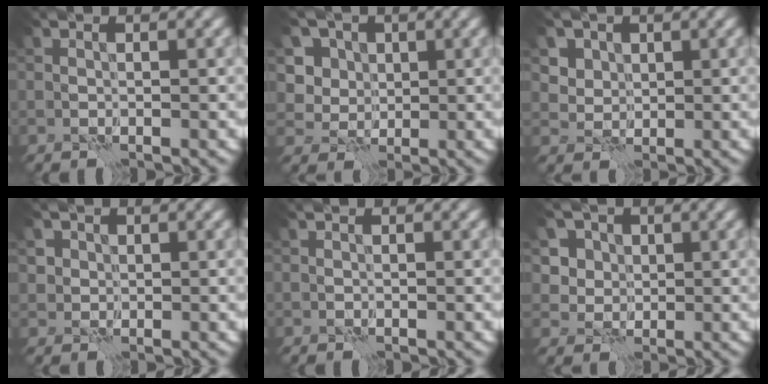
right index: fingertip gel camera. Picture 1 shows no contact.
{"total": 5.3, "force": [1.8, 4.5, 2.2], "torque": [-0.052, -0.004, 0.024]}
{"total": 4.5, "force": [2.3, 3.5, 1.6], "torque": [-0.048, -0.006, 0.036]}
{"total": 2.2, "force": [0.6, 2.1, 0.5], "torque": [-0.013, 0.000, 0.012]}
{"total": 0.0}
{"total": 5.2, "force": [2.2, 4.3, 1.9], "torque": [-0.046, -0.001, 0.026]}